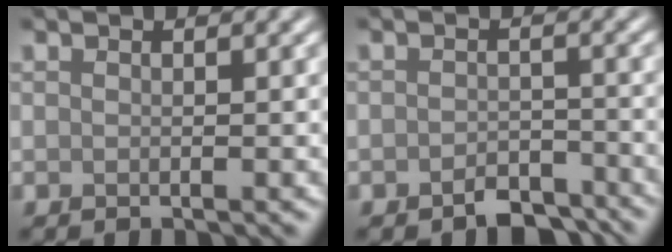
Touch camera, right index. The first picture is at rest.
{"total": 3.2, "force": [-2.3, 1.7, 1.4], "torque": [-0.019, 0.000, -0.043]}